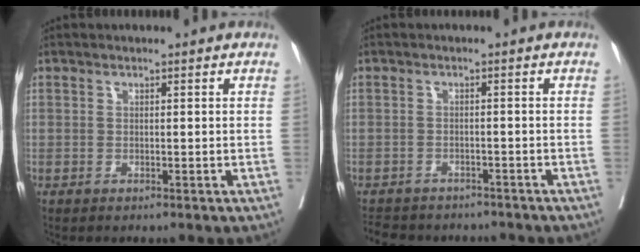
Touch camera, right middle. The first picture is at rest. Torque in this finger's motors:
{"motor_torque": [0.37, -0.46, 0.06, 0.02]}